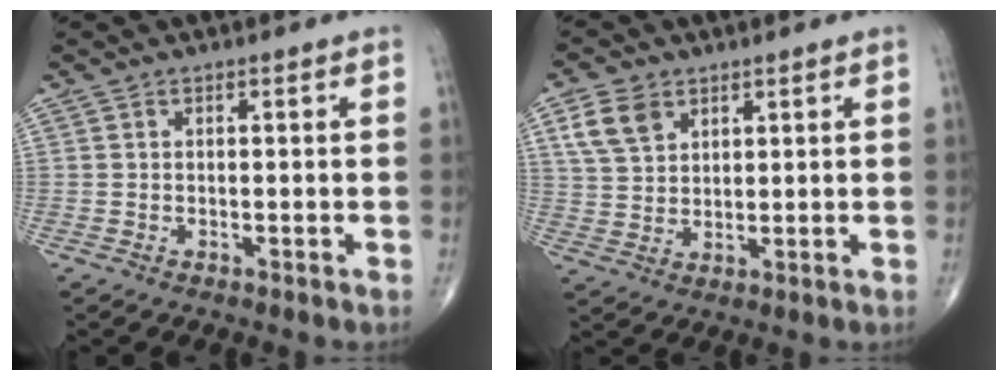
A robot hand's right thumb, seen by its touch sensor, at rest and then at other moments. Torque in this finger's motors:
{"motor_torque": [-0.34, 0.42, 0.29, 0.30, 0.04]}